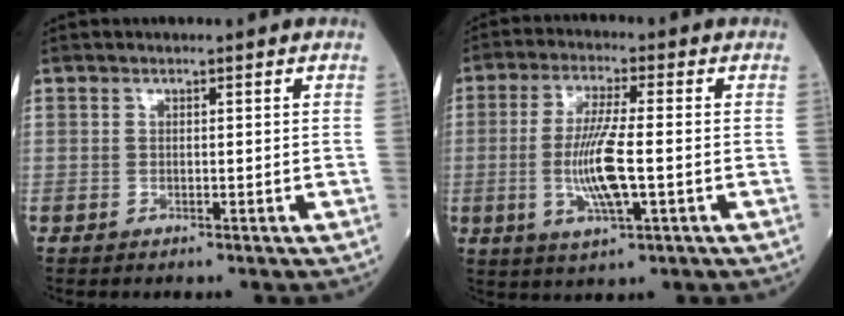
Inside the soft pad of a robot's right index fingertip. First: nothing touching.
{"total": 8.9, "force": [-1.5, 0.9, 8.7], "torque": [-0.179, -0.007, -0.030]}